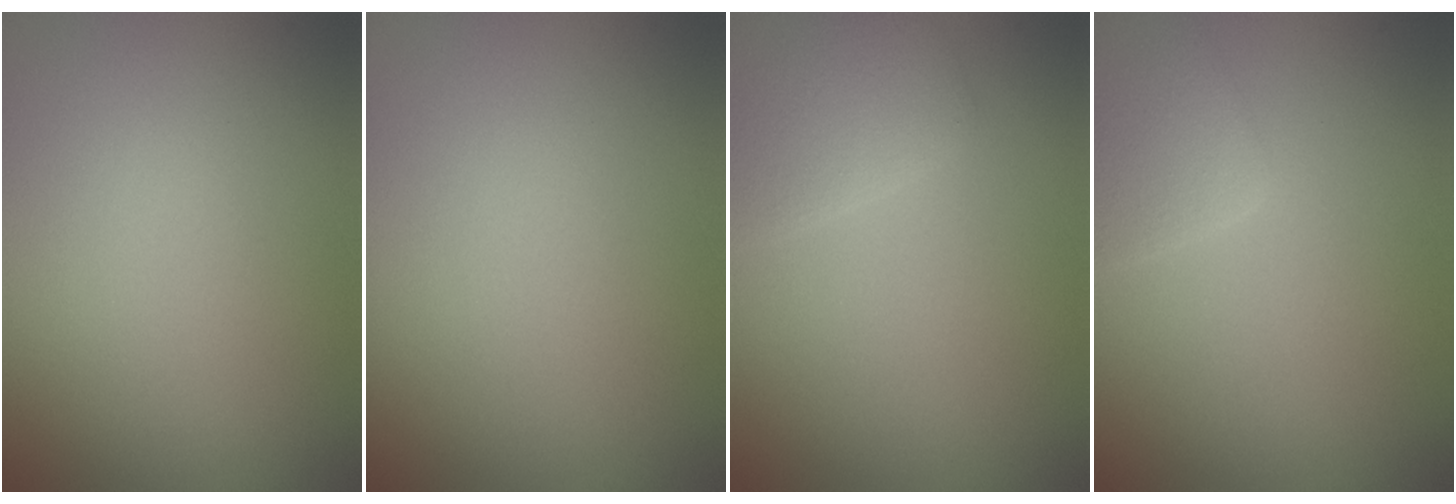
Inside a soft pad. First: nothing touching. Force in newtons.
{"total": 0.0}
{"total": 2.7, "press": 2.7, "slide": 0.1}
{"total": 2.5, "press": 2.5, "slide": 0.1}